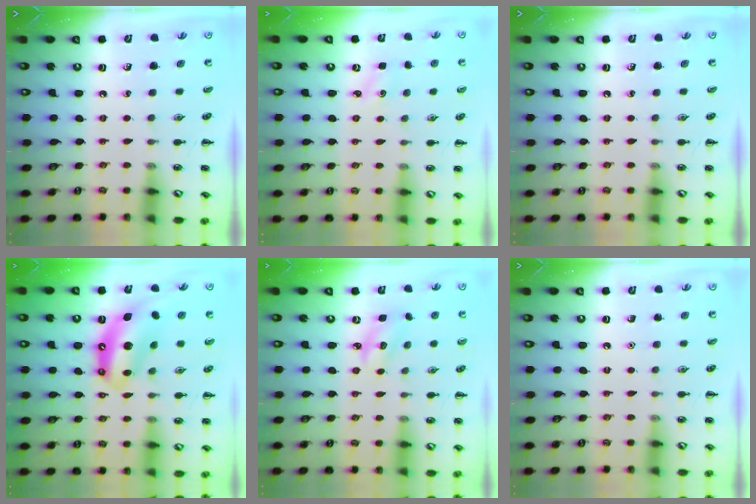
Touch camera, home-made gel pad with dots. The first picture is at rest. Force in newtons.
{"total": 2.0, "press": 1.9, "slide": 0.6}
{"total": 0.0}
{"total": 12.4, "press": 11.9, "slide": 3.5}
{"total": 2.7, "press": 2.7, "slide": 0.4}
{"total": 1.6, "press": 1.6, "slide": 0.1}